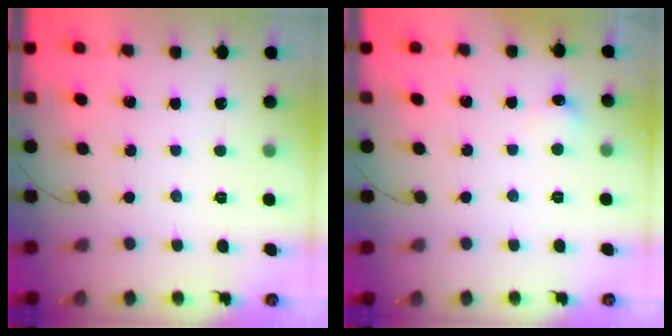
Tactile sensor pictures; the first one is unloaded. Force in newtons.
{"total": 4.8, "press": 4.6, "slide": 1.4}